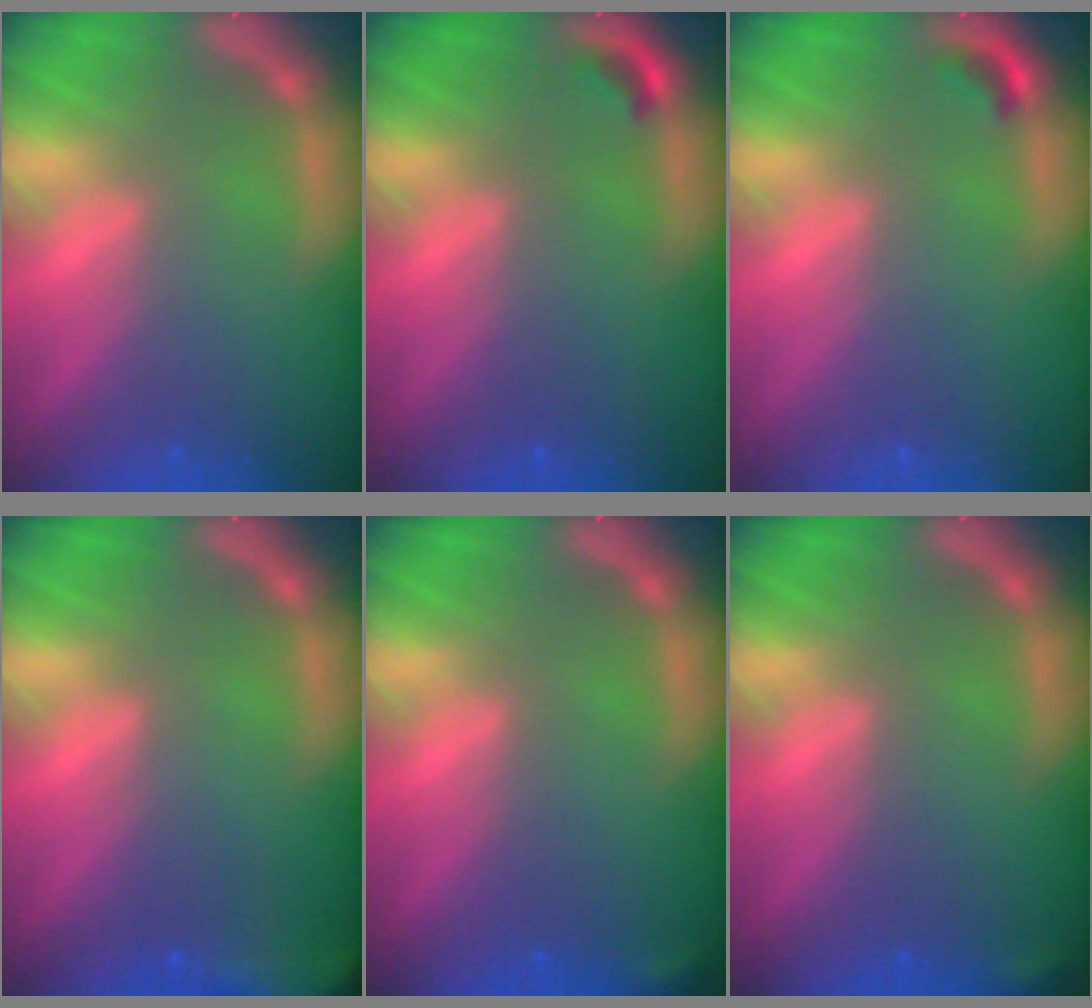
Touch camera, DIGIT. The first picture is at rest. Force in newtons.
{"total": 0.9}
{"total": 0.9}
{"total": 7.5}
{"total": 0.9}
{"total": 0.9}